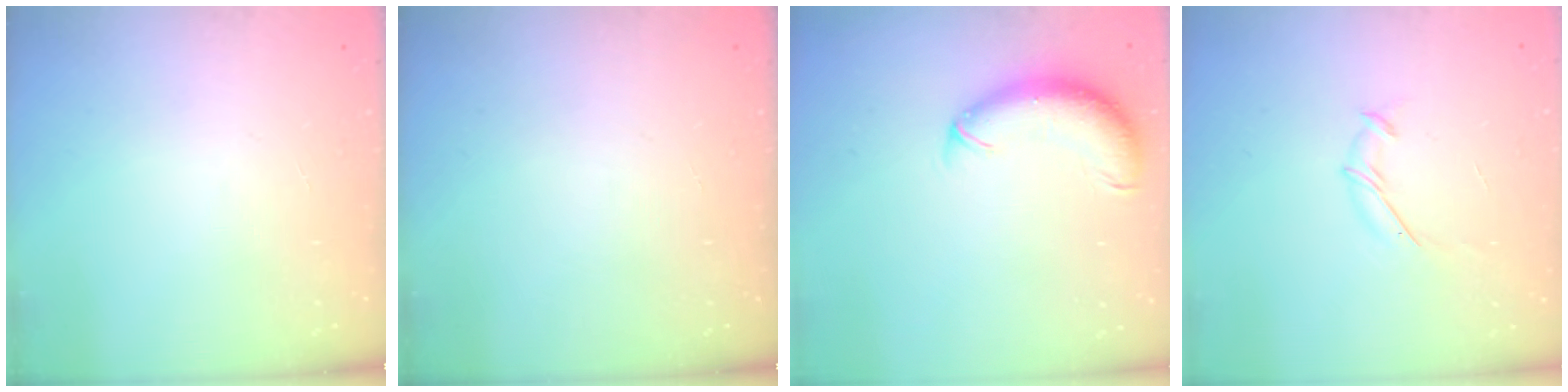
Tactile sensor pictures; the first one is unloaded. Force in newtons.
{"total": 0.0}
{"total": 11.5, "press": 11.2, "slide": 2.6}
{"total": 5.3, "press": 5.1, "slide": 1.0}